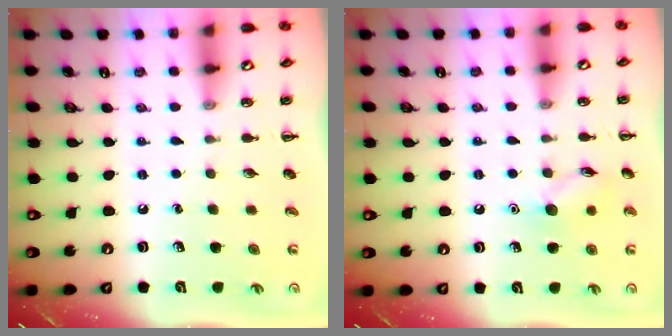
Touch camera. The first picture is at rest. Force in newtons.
{"total": 8.5, "press": 8.4, "slide": 1.2}